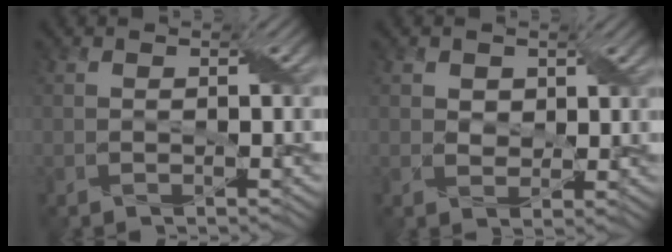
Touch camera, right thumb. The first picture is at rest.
{"total": 2.3, "force": [1.3, 1.8, 0.9], "torque": [-0.030, -0.002, 0.017]}